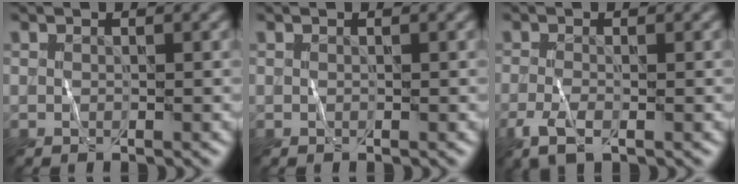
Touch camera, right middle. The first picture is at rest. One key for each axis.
{"total": 0.0}
{"total": 2.6, "fx": -1.2, "fy": 1.0, "fz": 2.2, "tx": -0.052, "ty": -0.006, "tz": -0.028}